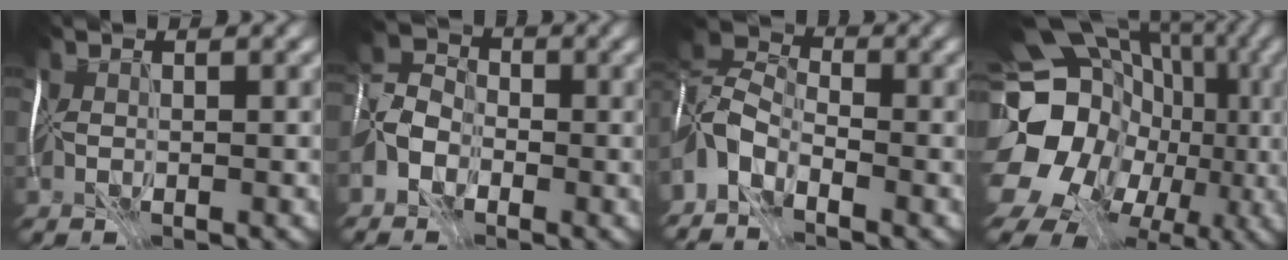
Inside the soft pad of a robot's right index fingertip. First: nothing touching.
{"total": 2.4, "force": [-1.6, 1.7, 0.6], "torque": [-0.010, 0.012, -0.036]}
{"total": 4.2, "force": [-3.3, 1.7, 1.8], "torque": [-0.037, 0.010, -0.080]}
{"total": 17.7, "force": [-1.4, 15.0, 9.2], "torque": [-0.142, 0.004, -0.014]}